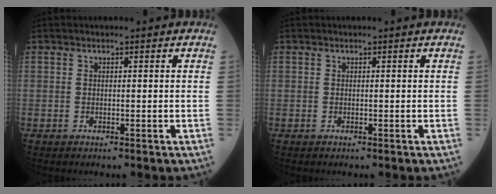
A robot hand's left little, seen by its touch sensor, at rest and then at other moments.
{"total": 0.0}